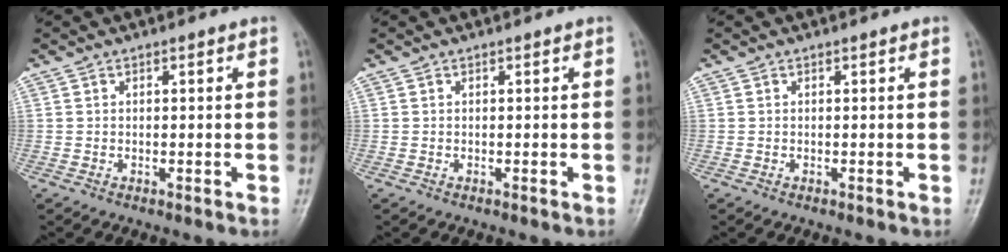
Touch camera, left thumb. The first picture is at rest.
{"total": 0.0}
{"total": 0.0}